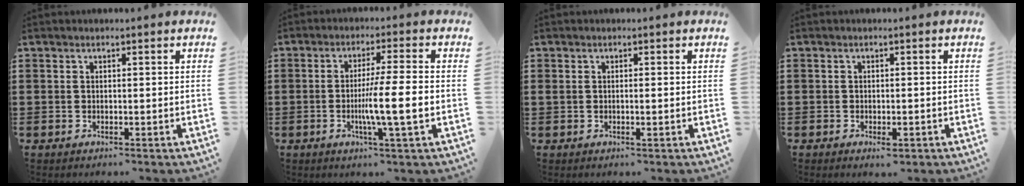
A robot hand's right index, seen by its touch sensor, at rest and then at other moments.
{"total": 8.0, "force": [-1.5, -0.1, 7.9], "torque": [-0.139, -0.015, -0.029]}
{"total": 0.8, "force": [-0.1, 0.0, 0.8], "torque": [-0.014, -0.005, -0.002]}
{"total": 1.3, "force": [-0.8, 0.7, 0.9], "torque": [-0.018, 0.000, -0.015]}